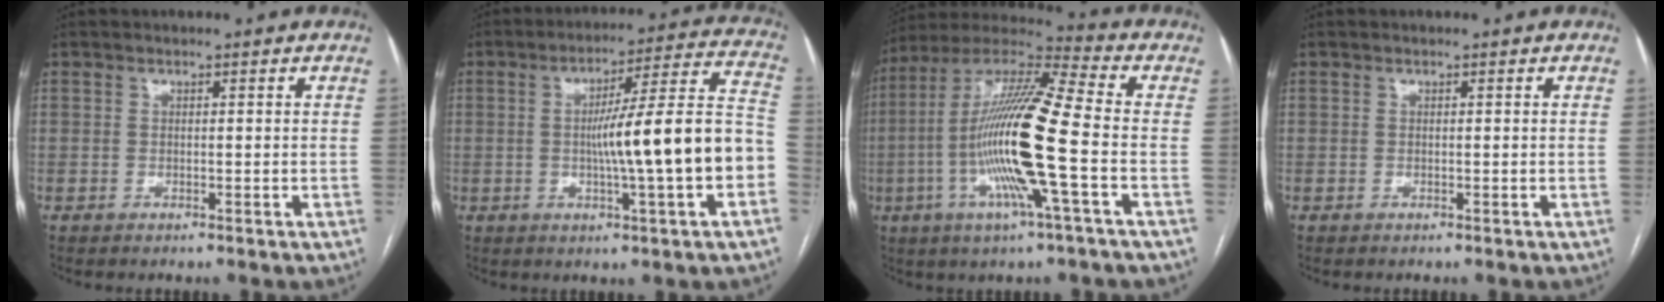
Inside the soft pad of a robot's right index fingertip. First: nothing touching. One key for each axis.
{"total": 16.4, "fx": -2.7, "fy": 0.0, "fz": 16.2, "tx": -0.236, "ty": 0.022, "tz": -0.044}
{"total": 18.3, "fx": -3.7, "fy": 0.3, "fz": 17.9, "tx": -0.355, "ty": -0.006, "tz": -0.081}
{"total": 0.0}